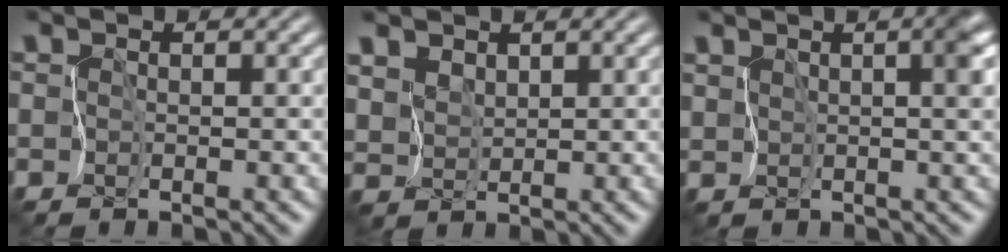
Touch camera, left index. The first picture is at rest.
{"total": 2.1, "force": [1.5, 1.3, 0.5], "torque": [-0.035, 0.008, 0.044]}
{"total": 4.3, "force": [1.1, 1.7, 3.8], "torque": [-0.049, 0.008, 0.016]}